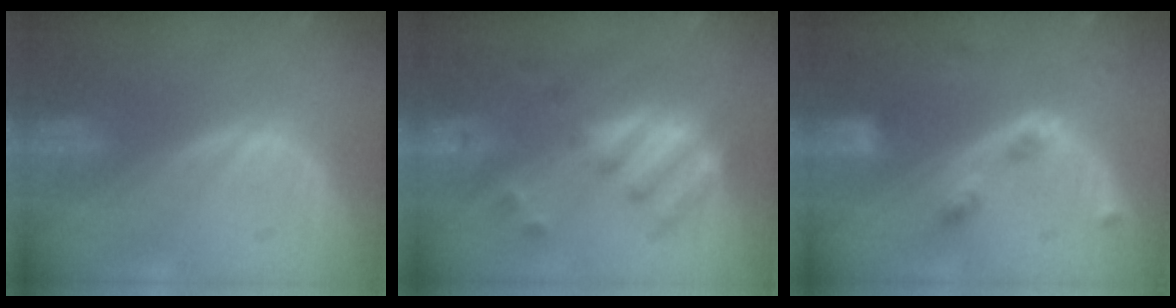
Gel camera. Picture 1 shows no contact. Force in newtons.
{"total": 8.1, "press": 7.0, "slide": 3.9}
{"total": 4.4, "press": 4.0, "slide": 1.9}